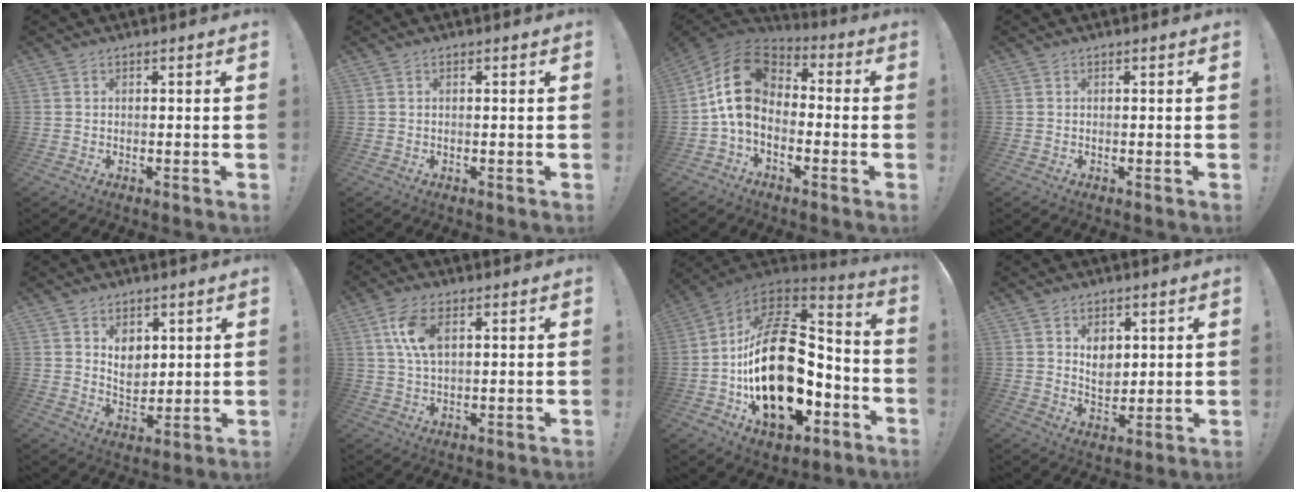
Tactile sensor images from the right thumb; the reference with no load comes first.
{"total": 0.0}
{"total": 15.5, "force": [1.0, 10.4, 11.4], "torque": [-0.218, 0.015, 0.023]}
{"total": 0.0}
{"total": 7.0, "force": [3.6, 5.3, 3.0], "torque": [-0.044, -0.023, 0.071]}
{"total": 8.5, "force": [2.7, 4.4, 6.8], "torque": [-0.141, 0.003, 0.050]}
{"total": 30.3, "force": [-4.2, 18.8, 23.4], "torque": [-0.410, 0.034, -0.049]}
{"total": 6.3, "force": [2.8, 4.9, 2.9], "torque": [-0.041, -0.016, 0.053]}